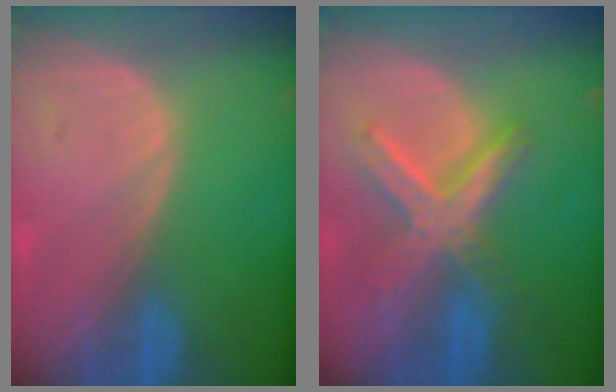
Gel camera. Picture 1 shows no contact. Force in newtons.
{"total": 8.1, "press": 7.0, "slide": 4.1}